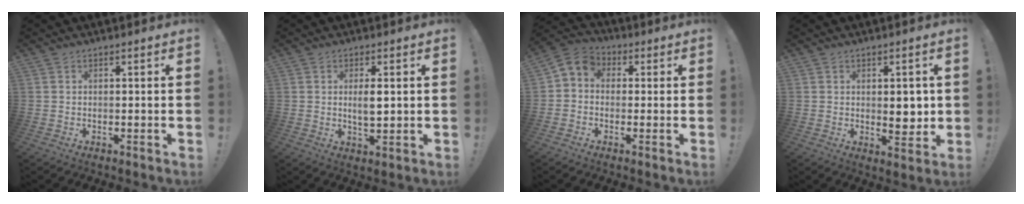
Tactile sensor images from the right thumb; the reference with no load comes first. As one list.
[{"total": 4.5, "force": [0.6, 1.6, 4.1], "torque": [-0.068, -0.012, 0.003]}, {"total": 4.8, "force": [-0.9, 4.1, 2.2], "torque": [-0.039, 0.011, -0.015]}, {"total": 5.6, "force": [0.6, 3.2, 4.5], "torque": [-0.047, -0.007, 0.006]}]